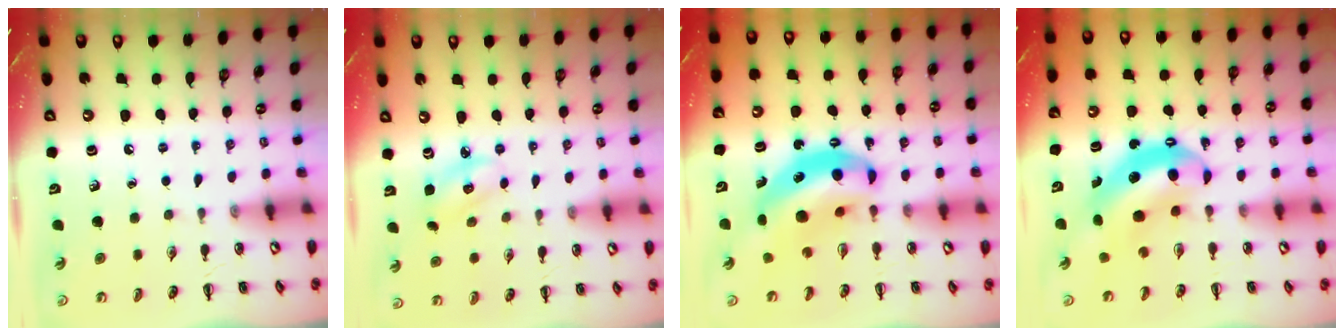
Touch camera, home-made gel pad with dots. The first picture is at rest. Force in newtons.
{"total": 3.1, "press": 3.0, "slide": 0.7}
{"total": 10.8, "press": 10.4, "slide": 2.7}
{"total": 8.8, "press": 8.6, "slide": 1.6}